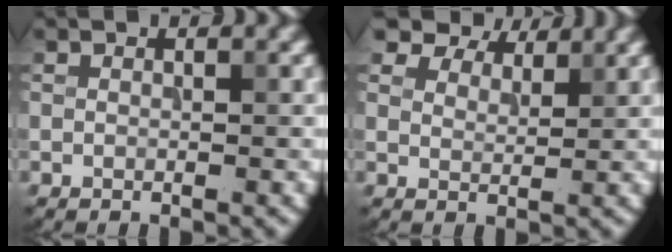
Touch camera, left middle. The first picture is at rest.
{"total": 7.0, "force": [6.0, 2.7, 2.2], "torque": [-0.062, -0.009, 0.111]}